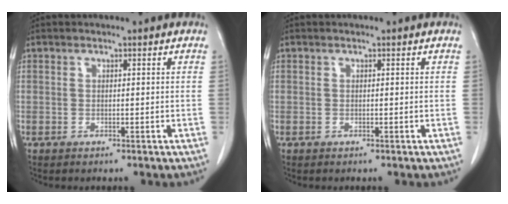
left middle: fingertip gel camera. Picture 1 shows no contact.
{"total": 0.0}